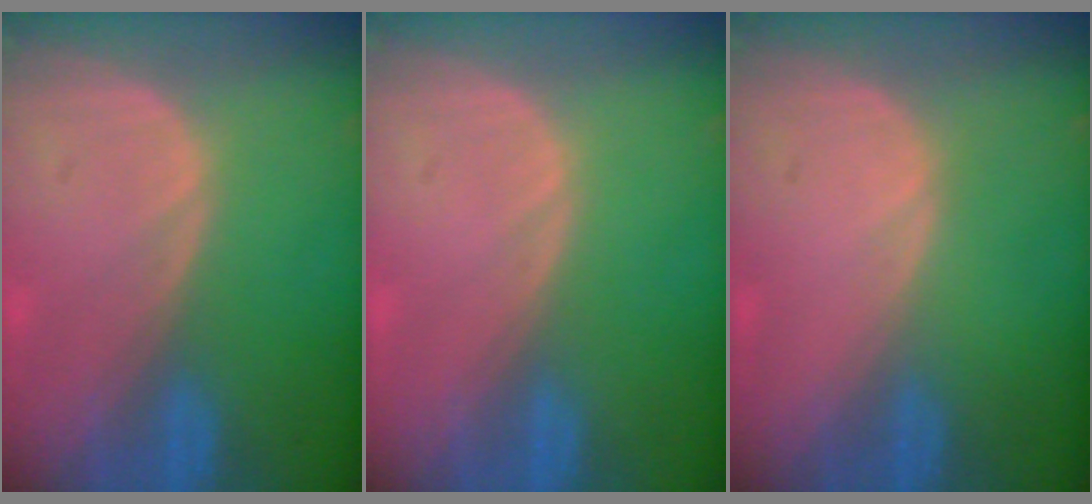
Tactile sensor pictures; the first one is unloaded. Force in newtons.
{"total": 0.0}
{"total": 0.0}